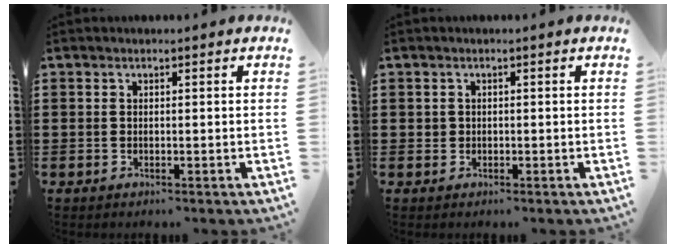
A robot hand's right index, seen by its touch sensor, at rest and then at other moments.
{"total": 0.9, "force": [0.2, 0.9, 0.1], "torque": [-0.002, 0.007, 0.004]}